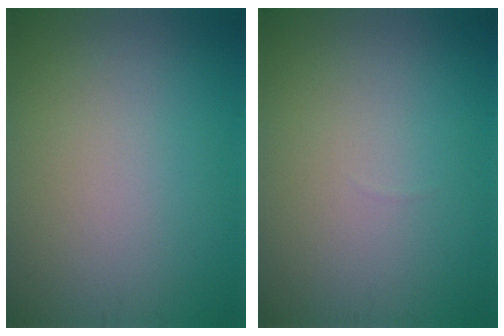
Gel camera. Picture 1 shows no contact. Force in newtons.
{"total": 0.0}